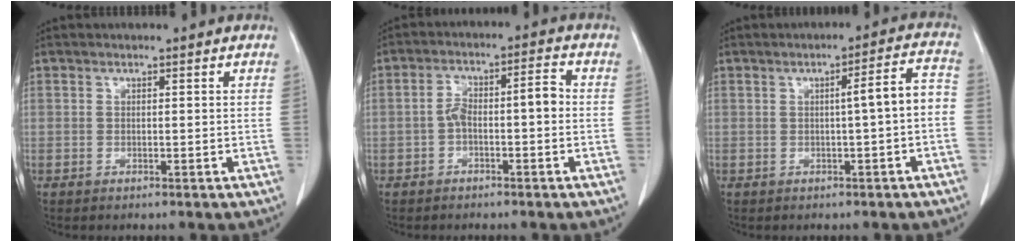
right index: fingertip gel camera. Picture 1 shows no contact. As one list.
[{"total": 5.8, "force": [-1.0, 1.8, 5.4], "torque": [-0.098, 0.033, -0.017]}, {"total": 5.2, "force": [-0.8, 0.2, 5.1], "torque": [-0.068, 0.020, -0.012]}]